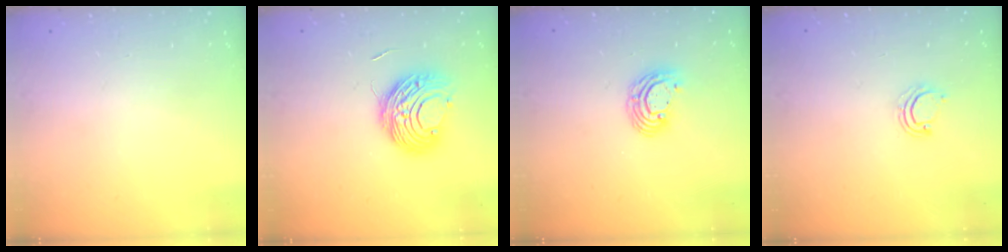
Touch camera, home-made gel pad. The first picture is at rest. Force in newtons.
{"total": 10.4, "press": 10.3, "slide": 1.0}
{"total": 7.3, "press": 7.1, "slide": 1.3}
{"total": 2.2, "press": 2.2, "slide": 0.1}